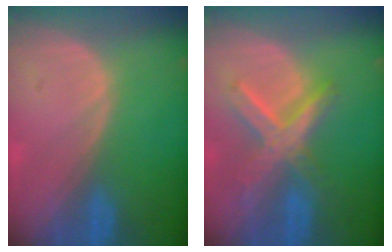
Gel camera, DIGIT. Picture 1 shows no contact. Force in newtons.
{"total": 7.8, "press": 6.7, "slide": 3.9}